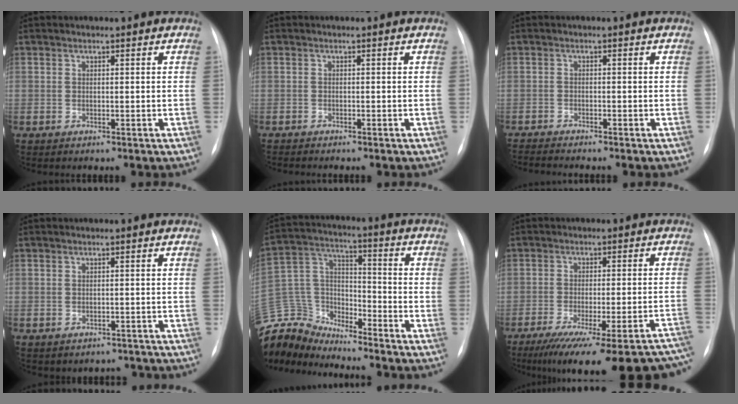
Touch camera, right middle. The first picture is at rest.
{"total": 1.7, "force": [-1.6, 0.2, 0.7], "torque": [-0.009, -0.003, -0.021]}
{"total": 4.3, "force": [-4.1, -0.3, 1.5], "torque": [-0.020, -0.015, -0.066]}
{"total": 3.0, "force": [-2.4, 1.8, 0.2], "torque": [-0.003, 0.014, -0.028]}
{"total": 15.3, "force": [-14.7, 3.9, 1.7], "torque": [-0.050, 0.054, -0.275]}
{"total": 26.4, "force": [-22.5, 2.5, 13.5], "torque": [-0.129, -0.027, -0.287]}